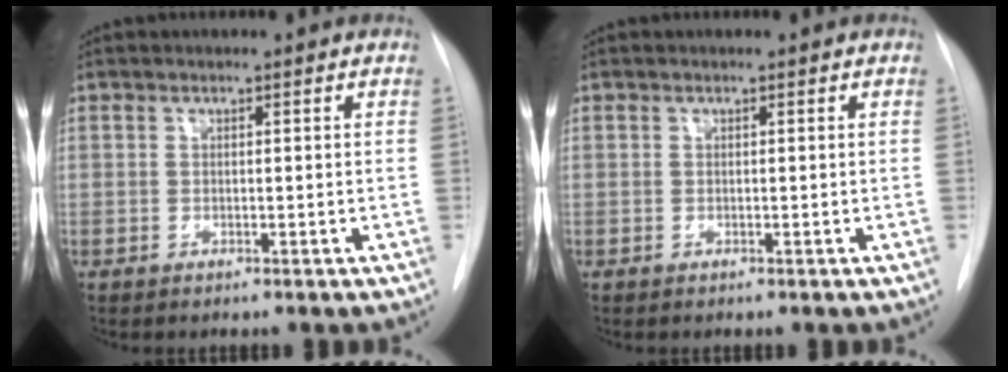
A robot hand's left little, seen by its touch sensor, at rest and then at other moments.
{"total": 0.0}